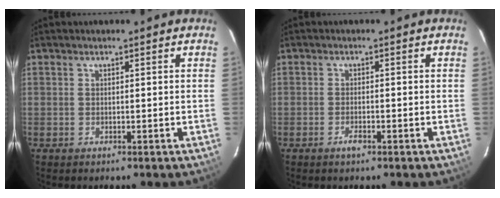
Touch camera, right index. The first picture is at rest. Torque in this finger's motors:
{"motor_torque": [0.08, 0.02, 0.00, 0.00]}